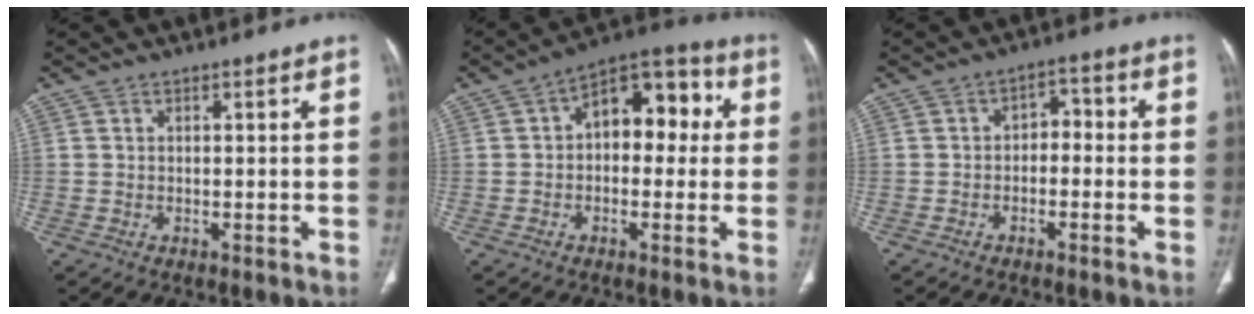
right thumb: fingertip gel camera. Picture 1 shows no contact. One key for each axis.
{"total": 12.2, "fx": 1.3, "fy": 7.6, "fz": 9.4, "tx": -0.082, "ty": 0.038, "tz": 0.005}
{"total": 4.0, "fx": -1.3, "fy": 2.8, "fz": 2.5, "tx": -0.016, "ty": 0.027, "tz": -0.030}